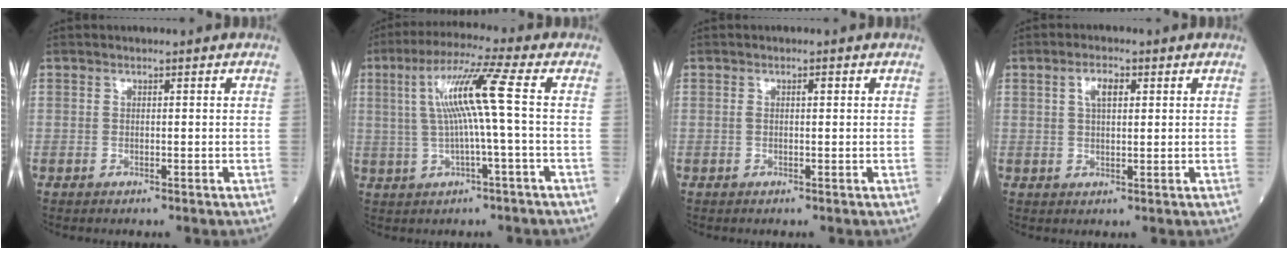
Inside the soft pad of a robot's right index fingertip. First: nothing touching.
{"total": 9.3, "force": [1.0, -1.2, 9.2], "torque": [-0.175, 0.018, 0.020]}
{"total": 1.2, "force": [0.3, 0.3, 1.1], "torque": [-0.022, 0.006, 0.006]}
{"total": 3.4, "force": [1.3, 1.3, 2.8], "torque": [-0.054, 0.005, 0.024]}